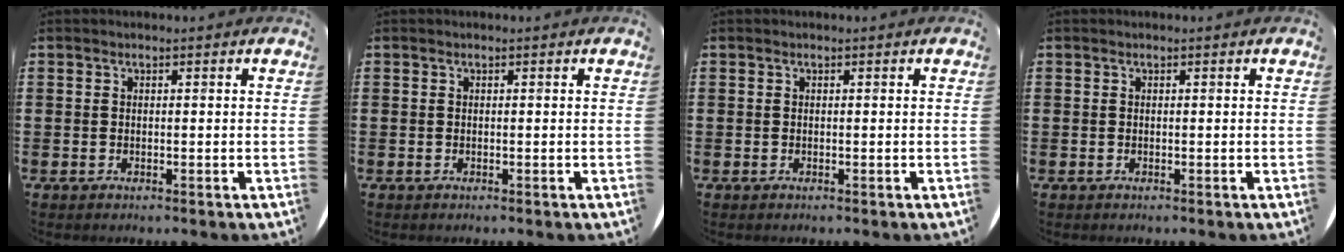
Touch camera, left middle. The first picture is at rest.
{"total": 0.0}
{"total": 0.0}
{"total": 0.0}